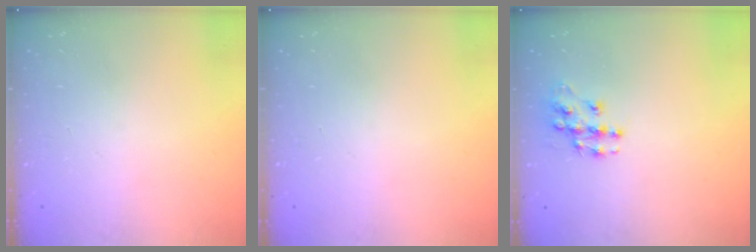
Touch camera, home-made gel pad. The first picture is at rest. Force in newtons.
{"total": 0.0}
{"total": 9.7, "press": 9.7, "slide": 0.7}